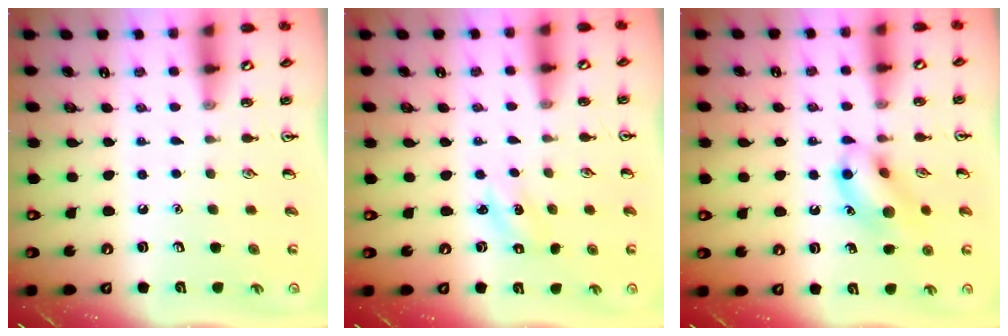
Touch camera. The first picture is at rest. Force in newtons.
{"total": 1.5, "press": 1.4, "slide": 0.4}
{"total": 11.4, "press": 11.4, "slide": 0.5}